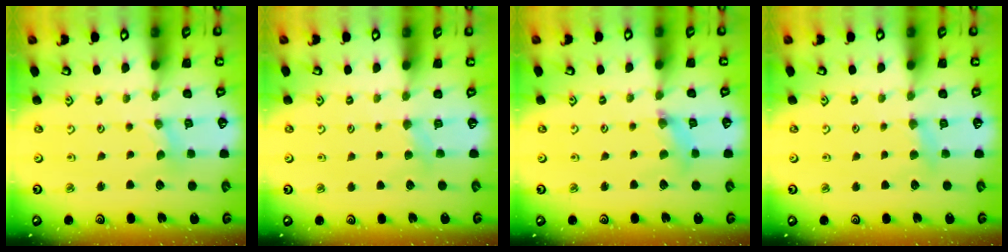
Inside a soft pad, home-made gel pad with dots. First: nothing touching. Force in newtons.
{"total": 3.1, "press": 3.1, "slide": 0.5}
{"total": 3.3, "press": 3.3, "slide": 0.4}
{"total": 5.2, "press": 5.1, "slide": 0.7}